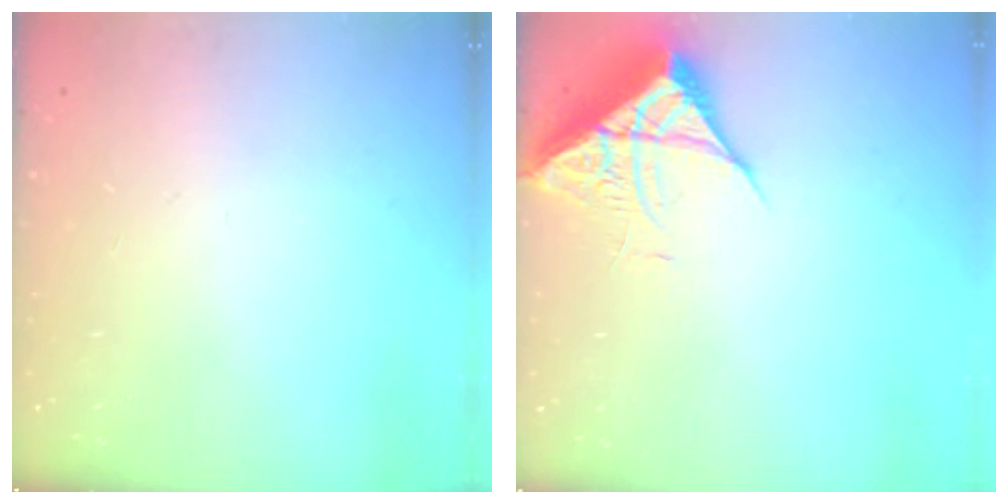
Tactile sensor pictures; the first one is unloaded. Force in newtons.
{"total": 7.3, "press": 7.2, "slide": 0.3}